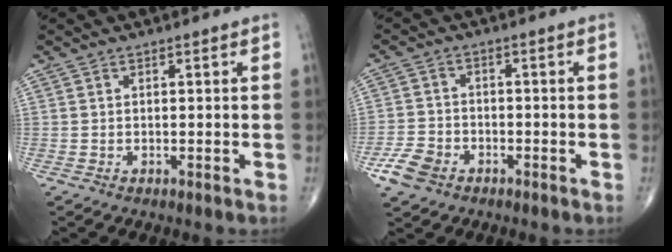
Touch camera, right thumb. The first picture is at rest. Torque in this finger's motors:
{"motor_torque": [2.75, 2.26, 0.15, -0.62, 0.02]}